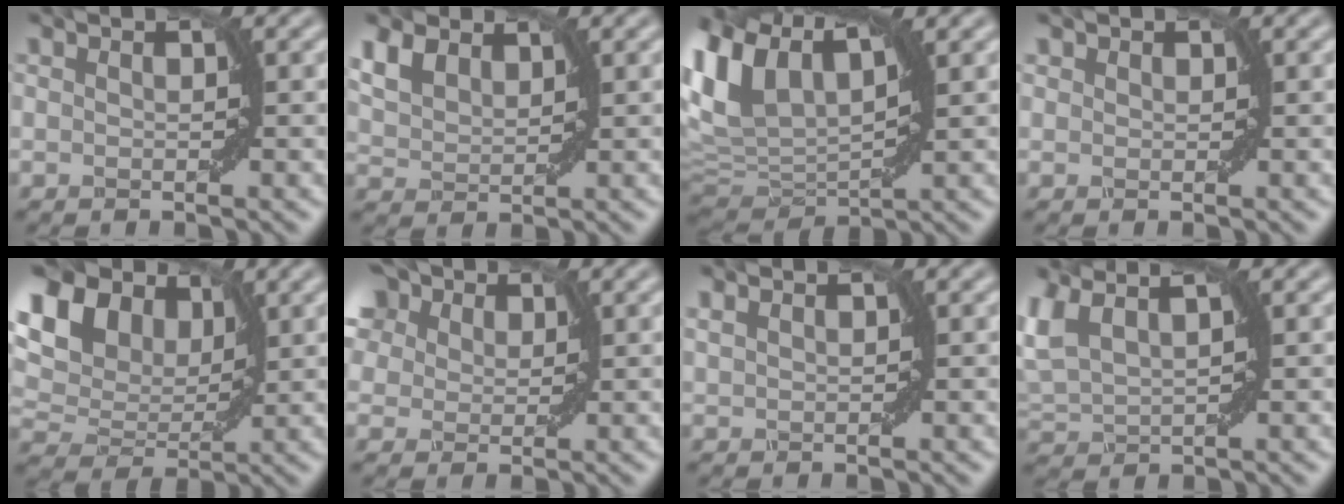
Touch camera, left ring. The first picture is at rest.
{"total": 4.5, "force": [2.8, 2.7, 2.2], "torque": [-0.066, 0.010, 0.050]}
{"total": 8.6, "force": [3.9, 4.7, 6.1], "torque": [-0.142, 0.017, 0.077]}
{"total": 0.7, "force": [0.4, 0.5, 0.0], "torque": [0.002, 0.001, 0.007]}
{"total": 10.9, "force": [4.8, 6.7, 7.1], "torque": [-0.137, 0.021, 0.074]}
{"total": 12.7, "force": [6.9, 8.2, 6.8], "torque": [-0.150, 0.049, 0.102]}
{"total": 1.2, "force": [1.0, 0.4, 0.5], "torque": [-0.014, 0.002, 0.021]}
{"total": 4.1, "force": [2.3, 1.7, 2.9], "torque": [-0.083, 0.017, 0.048]}